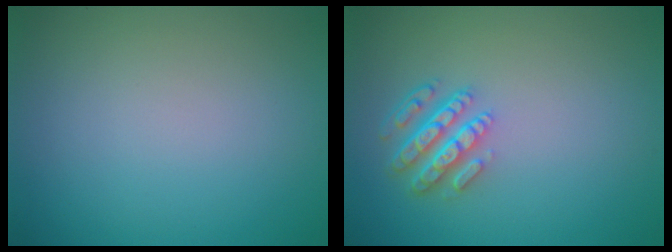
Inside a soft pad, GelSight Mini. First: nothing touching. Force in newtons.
{"total": 4.3, "press": 3.3, "slide": 2.8}